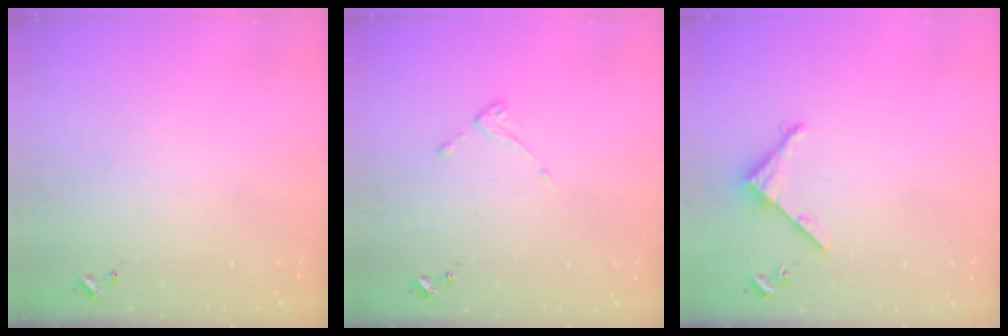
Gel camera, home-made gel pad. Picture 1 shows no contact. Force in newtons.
{"total": 2.6, "press": 2.6, "slide": 0.3}
{"total": 3.6, "press": 3.6, "slide": 0.3}